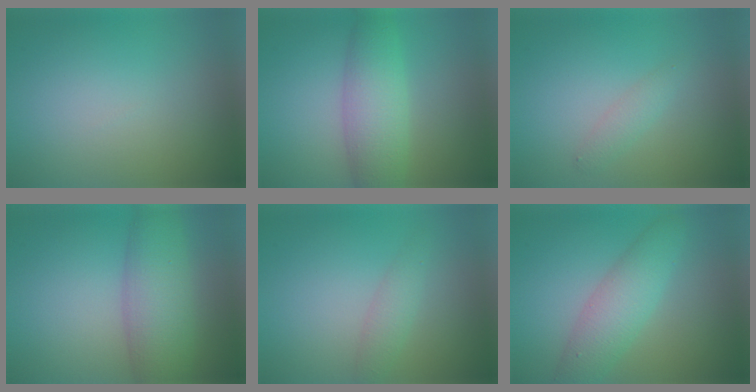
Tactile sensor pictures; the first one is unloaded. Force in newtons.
{"total": 5.3, "press": 5.3, "slide": 0.0}
{"total": 1.3, "press": 1.3, "slide": 0.0}
{"total": 6.7, "press": 6.7, "slide": 0.2}
{"total": 1.7, "press": 1.7, "slide": 0.1}
{"total": 4.5, "press": 4.5, "slide": 0.1}